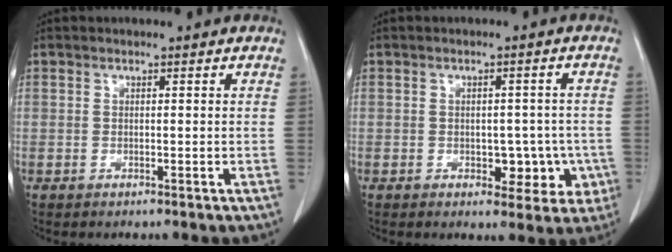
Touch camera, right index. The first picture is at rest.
{"total": 5.8, "force": [-1.5, 3.8, 4.0], "torque": [-0.027, 0.014, -0.010]}